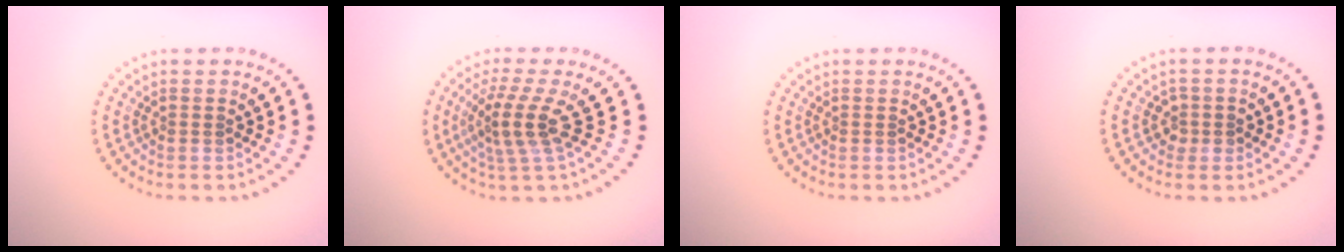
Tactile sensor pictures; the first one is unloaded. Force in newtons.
{"total": 3.5, "press": 2.8, "slide": 2.2}
{"total": 0.0}
{"total": 1.2, "press": 1.1, "slide": 0.6}